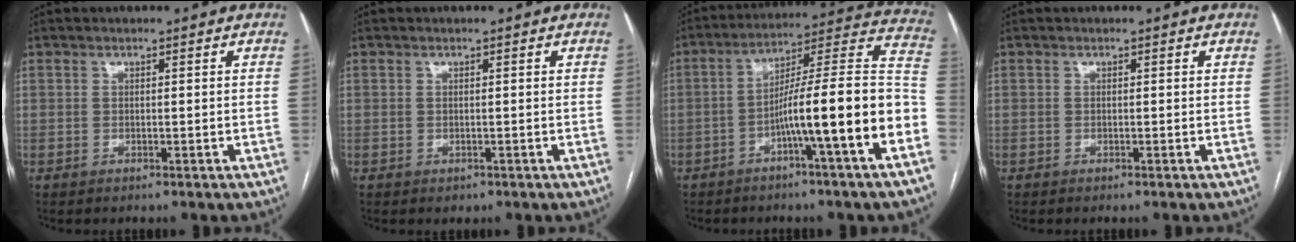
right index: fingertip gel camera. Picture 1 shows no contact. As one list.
[{"total": 0.7, "force": [-0.3, 0.6, 0.2], "torque": [-0.004, 0.003, 0.001]}, {"total": 16.7, "force": [-5.8, -0.7, 15.6], "torque": [-0.222, 0.026, -0.093]}, {"total": 0.0}]